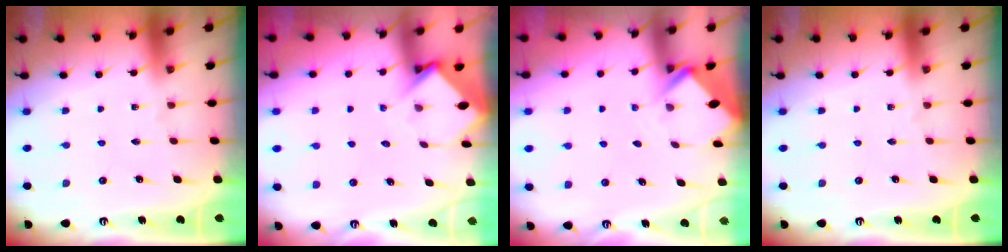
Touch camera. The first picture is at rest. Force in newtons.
{"total": 3.6, "press": 3.6, "slide": 0.3}
{"total": 2.5, "press": 2.5, "slide": 0.2}
{"total": 0.0}